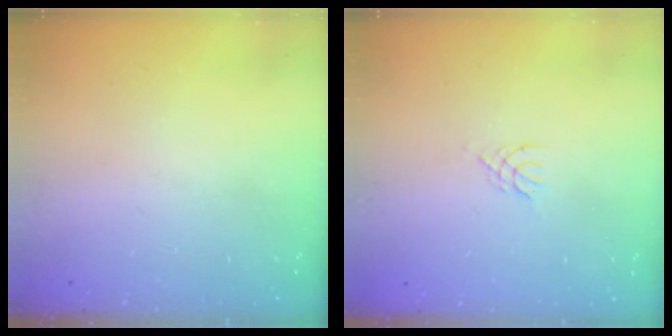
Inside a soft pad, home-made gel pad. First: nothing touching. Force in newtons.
{"total": 1.2, "press": 1.2, "slide": 0.3}